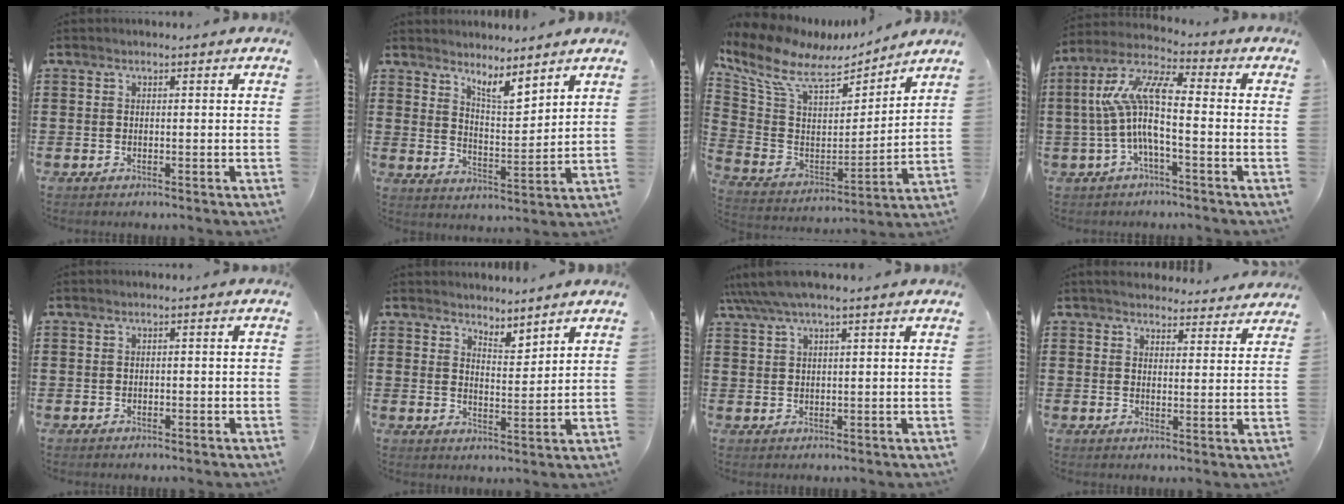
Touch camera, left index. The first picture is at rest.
{"total": 5.3, "force": [4.9, 0.4, 1.9], "torque": [-0.044, -0.027, 0.085]}
{"total": 10.6, "force": [7.5, 4.3, 6.0], "torque": [-0.149, -0.036, 0.130]}
{"total": 9.7, "force": [-0.7, 2.6, 9.3], "torque": [-0.219, -0.015, -0.027]}
{"total": 0.9, "force": [-0.8, 0.3, 0.2], "torque": [-0.009, -0.001, -0.016]}
{"total": 3.0, "force": [3.0, 0.2, -0.1], "torque": [-0.008, -0.010, 0.055]}
{"total": 3.2, "force": [2.0, 0.3, 2.5], "torque": [-0.051, 0.004, 0.037]}
{"total": 3.8, "force": [3.7, 0.6, 0.6], "torque": [-0.016, -0.016, 0.066]}